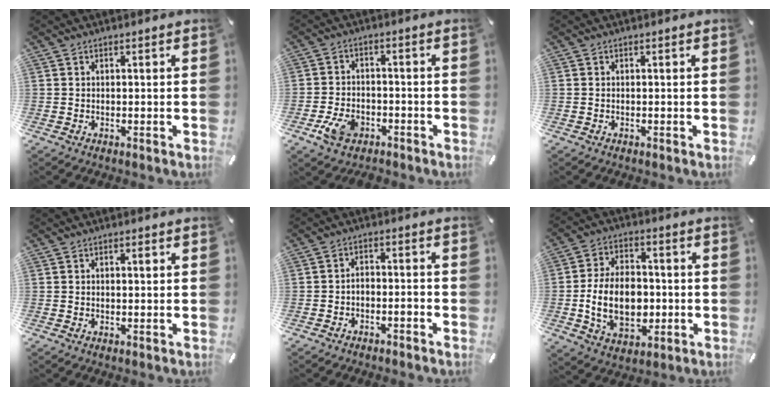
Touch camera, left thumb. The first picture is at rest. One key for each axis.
{"total": 6.2, "fx": -3.4, "fy": 4.1, "fz": 3.2, "tx": -0.066, "ty": 0.017, "tz": -0.062}
{"total": 0.0}
{"total": 1.2, "fx": 0.3, "fy": 0.5, "fz": 1.0, "tx": -0.013, "ty": 0.000, "tz": 0.001}
{"total": 3.1, "fx": -2.4, "fy": 1.4, "fz": 1.4, "tx": -0.024, "ty": 0.014, "tz": -0.047}
{"total": 14.7, "fx": -2.1, "fy": 10.1, "fz": 10.5, "tx": -0.197, "ty": 0.003, "tz": -0.035}